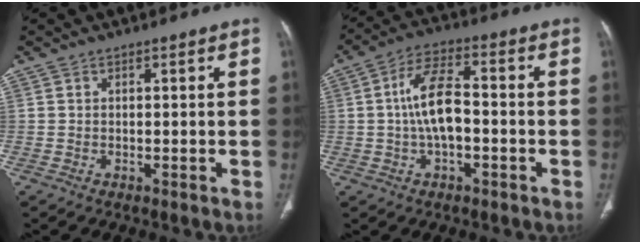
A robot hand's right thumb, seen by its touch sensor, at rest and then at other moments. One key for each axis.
{"total": 9.4, "fx": -0.8, "fy": 4.6, "fz": 8.2, "tx": -0.156, "ty": 0.029, "tz": -0.020}